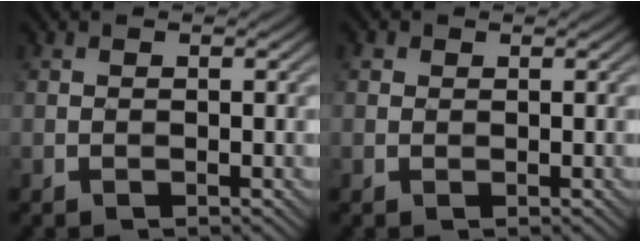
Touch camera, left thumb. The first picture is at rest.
{"total": 1.2, "force": [0.5, 1.0, 0.4], "torque": [-0.008, 0.001, 0.007]}